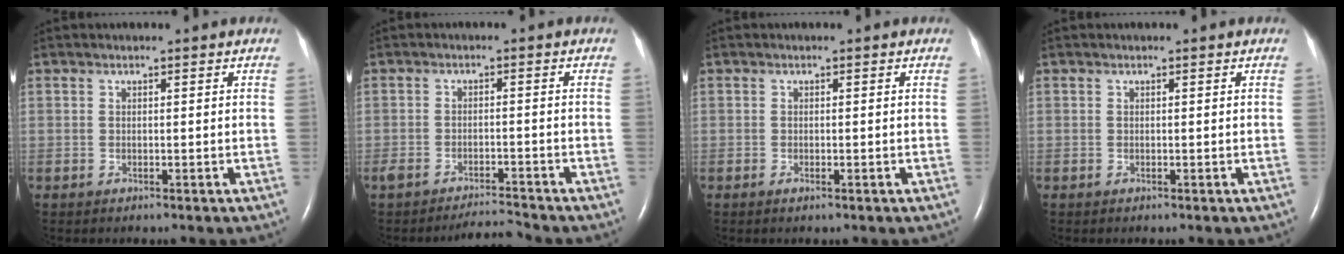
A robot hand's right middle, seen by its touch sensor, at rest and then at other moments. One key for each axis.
{"total": 6.5, "fx": -5.9, "fy": 2.0, "fz": 1.7, "tx": -0.040, "ty": 0.016, "tz": -0.103}
{"total": 0.9, "fx": -0.4, "fy": 0.3, "fz": 0.7, "tx": -0.013, "ty": -0.001, "tz": -0.005}
{"total": 0.0}